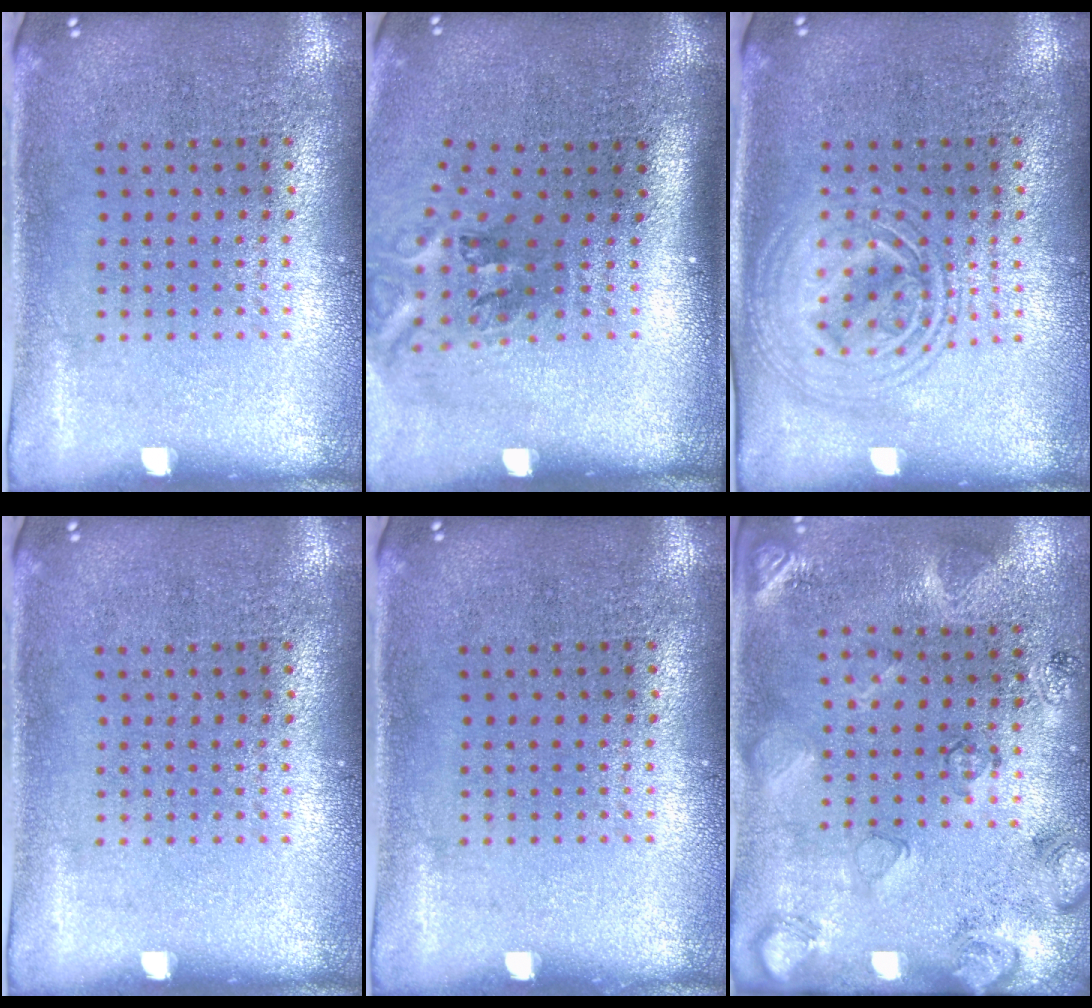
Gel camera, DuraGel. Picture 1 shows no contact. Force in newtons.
{"total": 2.1, "press": 1.4, "slide": 1.7}
{"total": 1.9, "press": 1.9, "slide": 0.3}
{"total": 0.0}
{"total": 0.0}
{"total": 2.5, "press": 2.0, "slide": 1.5}